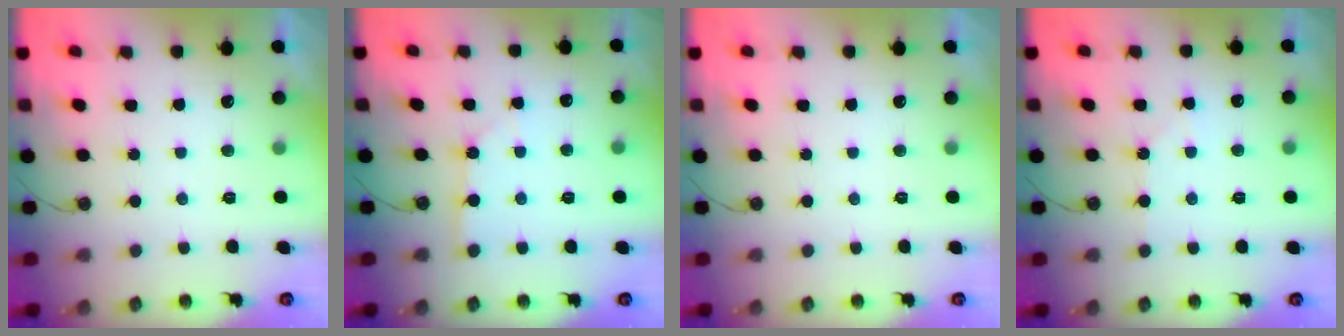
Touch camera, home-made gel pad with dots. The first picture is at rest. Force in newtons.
{"total": 1.9, "press": 1.9, "slide": 0.1}
{"total": 0.0}
{"total": 3.8, "press": 3.8, "slide": 0.7}